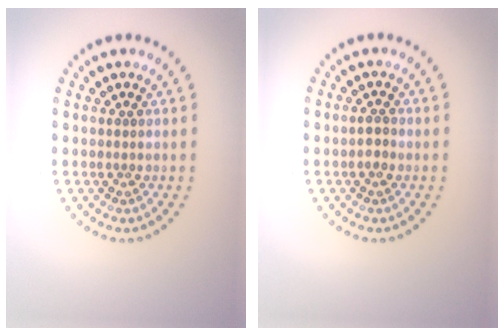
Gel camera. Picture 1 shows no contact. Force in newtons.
{"total": 1.2, "press": 1.1, "slide": 0.4}